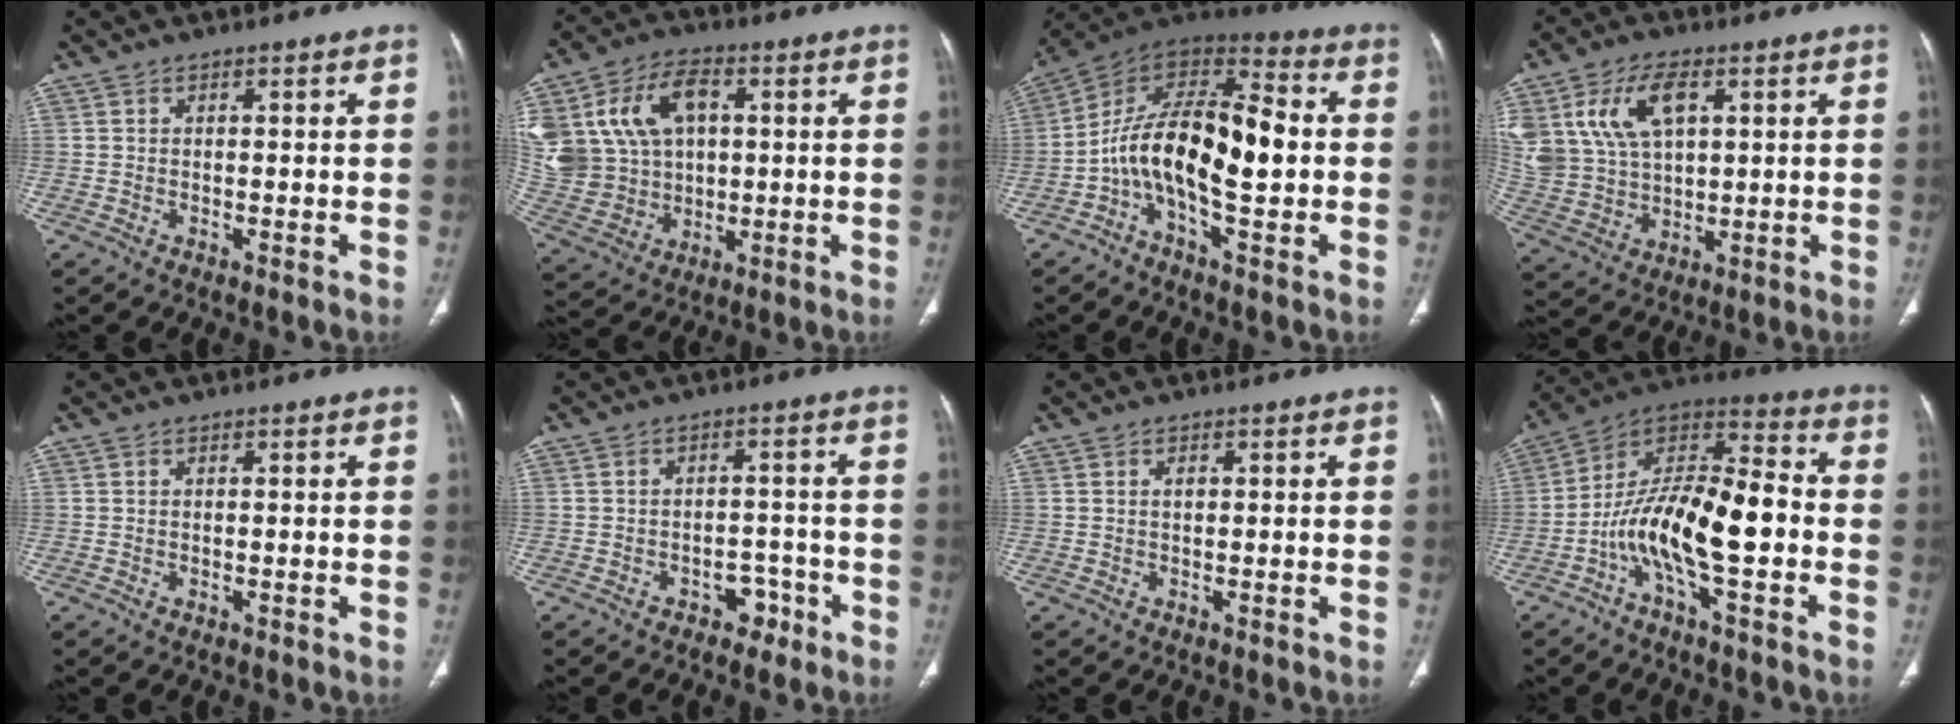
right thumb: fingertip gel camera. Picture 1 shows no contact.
{"total": 22.7, "force": [5.2, 17.1, 14.0], "torque": [-0.306, 0.028, 0.114]}
{"total": 17.2, "force": [-2.1, 7.6, 15.3], "torque": [-0.250, 0.050, -0.043]}
{"total": 16.5, "force": [6.0, 10.2, 11.4], "torque": [-0.234, -0.010, 0.127]}
{"total": 0.0}
{"total": 4.1, "force": [-2.5, 2.8, 1.4], "torque": [0.002, 0.029, -0.031]}
{"total": 0.9, "force": [0.2, 0.6, 0.7], "torque": [-0.010, 0.003, 0.003]}
{"total": 17.2, "force": [-4.5, 6.2, 15.4], "torque": [-0.270, 0.057, -0.083]}